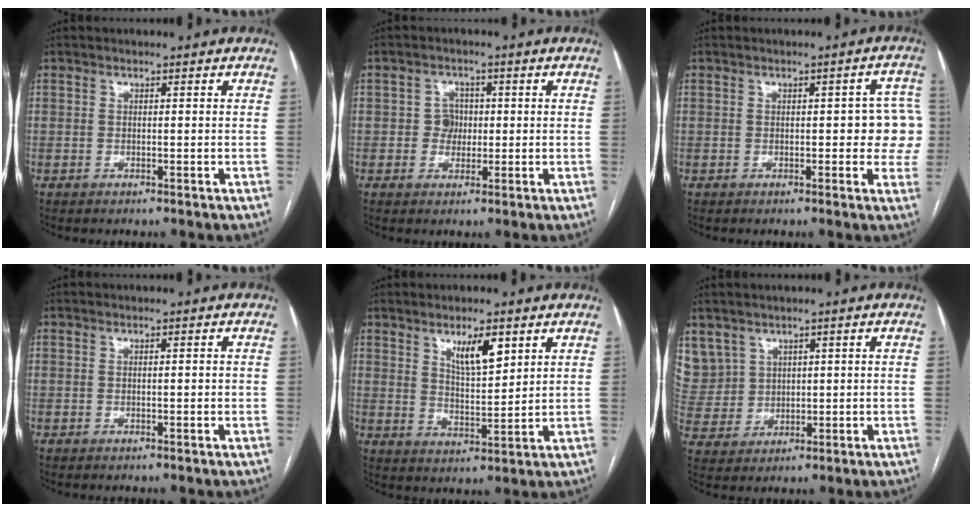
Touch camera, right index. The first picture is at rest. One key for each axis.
{"total": 3.0, "fx": 0.0, "fy": 2.8, "fz": 1.0, "tx": -0.008, "ty": 0.008, "tz": 0.000}
{"total": 6.2, "fx": 0.0, "fy": 2.7, "fz": 5.6, "tx": -0.038, "ty": 0.021, "tz": -0.003}
{"total": 0.7, "fx": 0.0, "fy": 0.1, "fz": 0.7, "tx": -0.010, "ty": 0.000, "tz": 0.002}
{"total": 6.0, "fx": 3.4, "fy": 0.9, "fz": 4.9, "tx": -0.087, "ty": -0.009, "tz": 0.064}
{"total": 9.5, "fx": 5.0, "fy": 8.0, "fz": 0.7, "tx": -0.041, "ty": 0.033, "tz": 0.128}